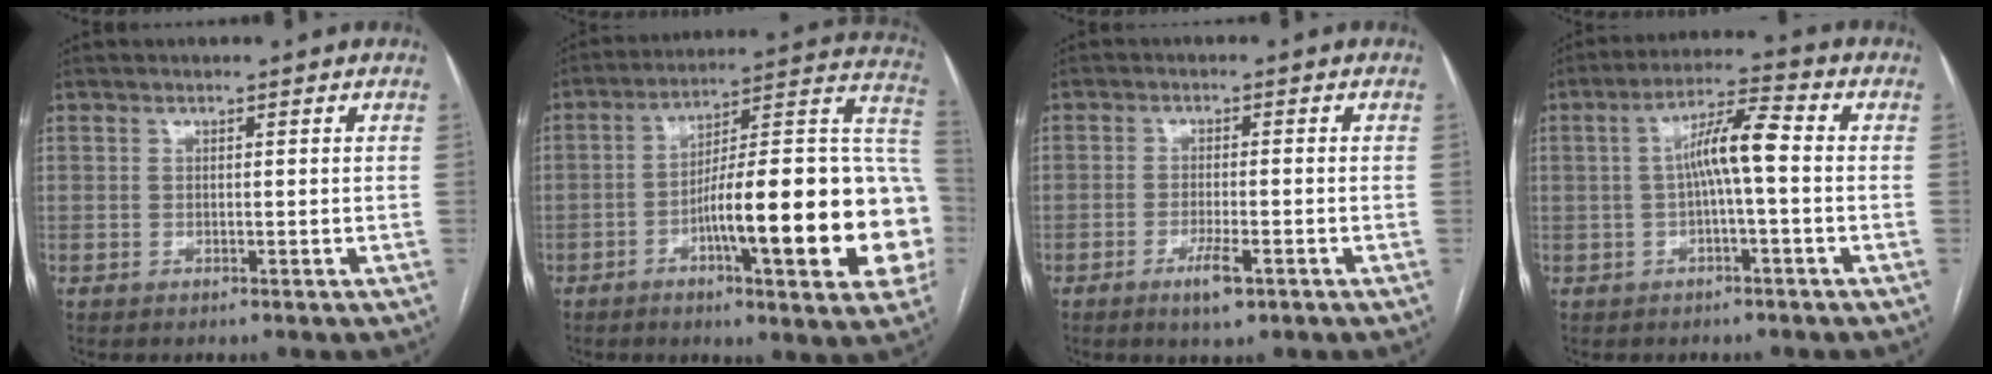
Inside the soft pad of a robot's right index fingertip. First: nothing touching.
{"total": 25.6, "force": [-6.0, 3.6, 24.6], "torque": [-0.281, 0.021, -0.083]}
{"total": 4.2, "force": [-2.3, 0.7, 3.5], "torque": [-0.065, -0.004, -0.038]}
{"total": 7.1, "force": [-0.1, 0.8, 7.0], "torque": [-0.127, 0.023, -0.004]}